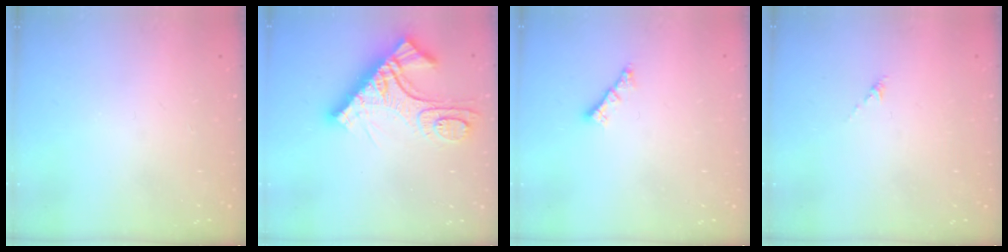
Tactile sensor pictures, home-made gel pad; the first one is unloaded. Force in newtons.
{"total": 15.9, "press": 15.8, "slide": 1.7}
{"total": 1.2, "press": 1.2, "slide": 0.3}
{"total": 0.0}